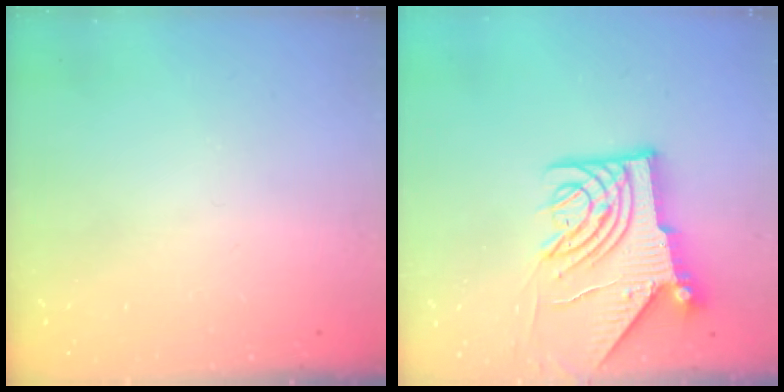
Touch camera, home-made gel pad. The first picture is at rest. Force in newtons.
{"total": 12.2, "press": 12.1, "slide": 1.5}